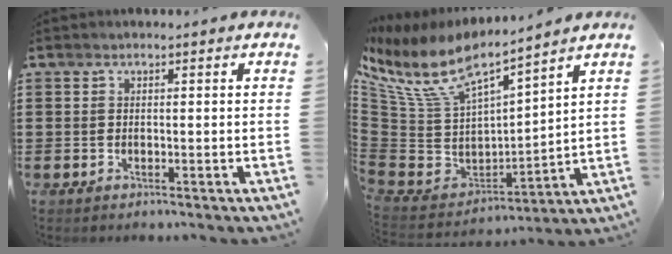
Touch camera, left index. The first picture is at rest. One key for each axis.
{"total": 9.0, "fx": 6.4, "fy": 3.1, "fz": 5.4, "tx": -0.145, "ty": -0.052, "tz": 0.108}